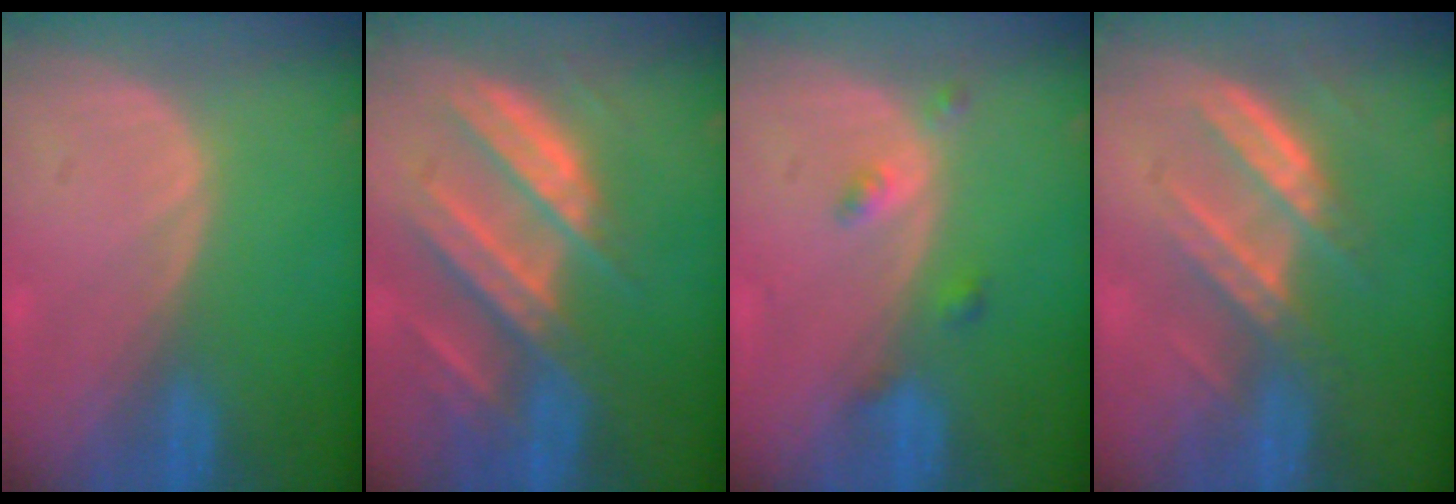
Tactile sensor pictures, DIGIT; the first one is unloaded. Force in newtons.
{"total": 9.9, "press": 8.7, "slide": 4.6}
{"total": 2.5, "press": 2.5, "slide": 0.2}
{"total": 6.8, "press": 6.4, "slide": 2.3}